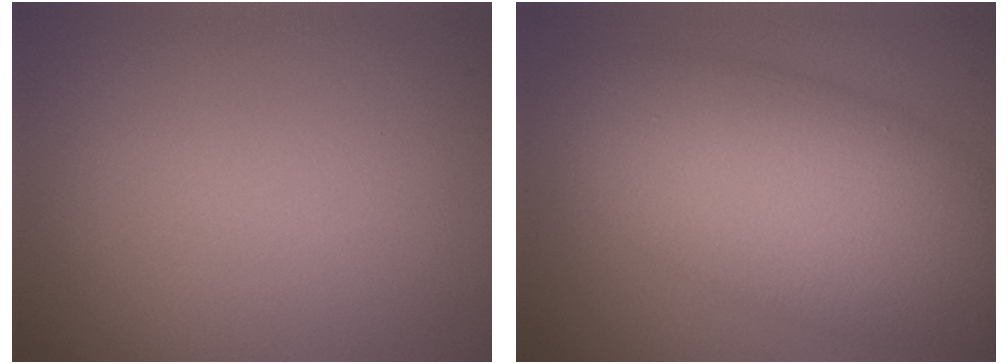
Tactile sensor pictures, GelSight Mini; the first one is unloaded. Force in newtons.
{"total": 10.7, "press": 10.7, "slide": 0.5}